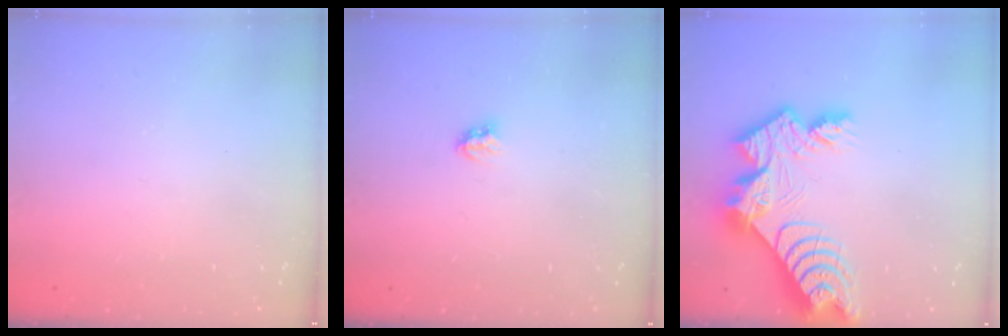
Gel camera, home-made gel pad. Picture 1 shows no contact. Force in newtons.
{"total": 2.7, "press": 2.6, "slide": 0.4}
{"total": 15.7, "press": 15.6, "slide": 1.5}